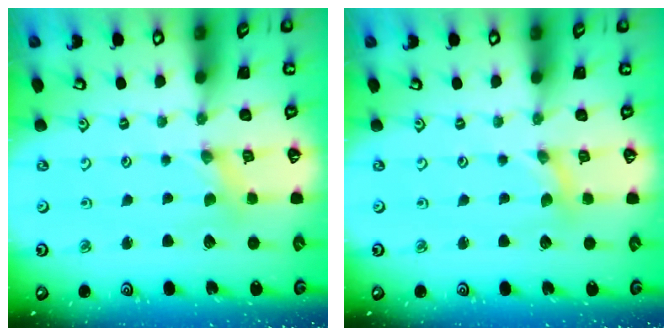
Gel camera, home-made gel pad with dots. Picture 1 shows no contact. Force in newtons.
{"total": 0.0}